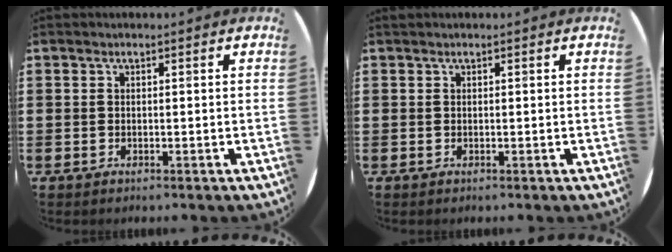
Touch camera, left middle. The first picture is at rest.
{"total": 0.0}